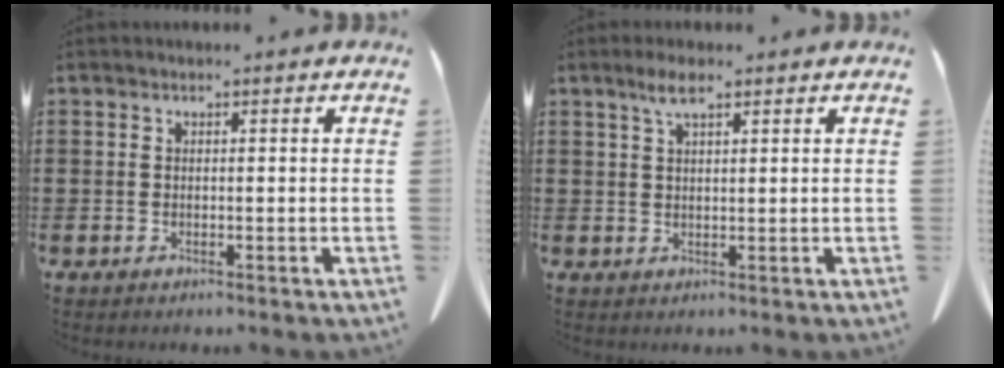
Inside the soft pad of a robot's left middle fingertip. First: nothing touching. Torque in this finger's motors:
{"motor_torque": [0.56, 0.08, 0.07, 0.04]}